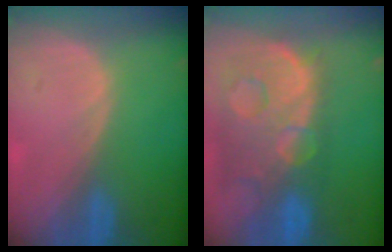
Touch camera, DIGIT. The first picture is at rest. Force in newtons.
{"total": 13.9, "press": 11.3, "slide": 8.1}